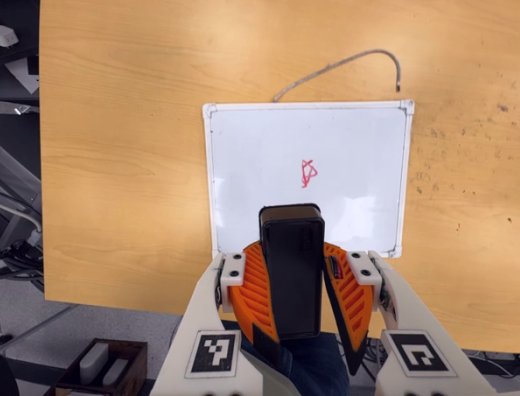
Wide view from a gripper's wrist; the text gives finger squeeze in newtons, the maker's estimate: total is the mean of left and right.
{"total": 10.9, "left": 10.6, "right": 11.1}